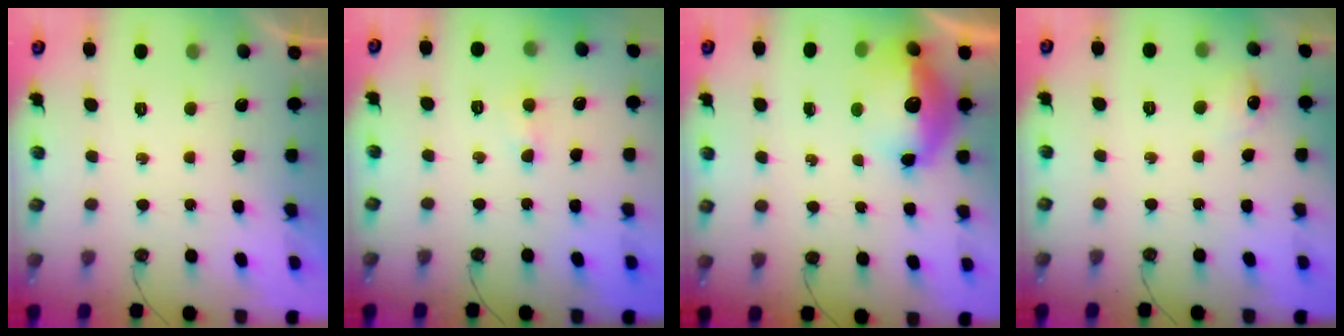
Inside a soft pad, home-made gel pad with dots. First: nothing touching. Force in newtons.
{"total": 4.9, "press": 4.8, "slide": 0.9}
{"total": 14.1, "press": 14.0, "slide": 1.2}
{"total": 6.4, "press": 6.3, "slide": 0.8}